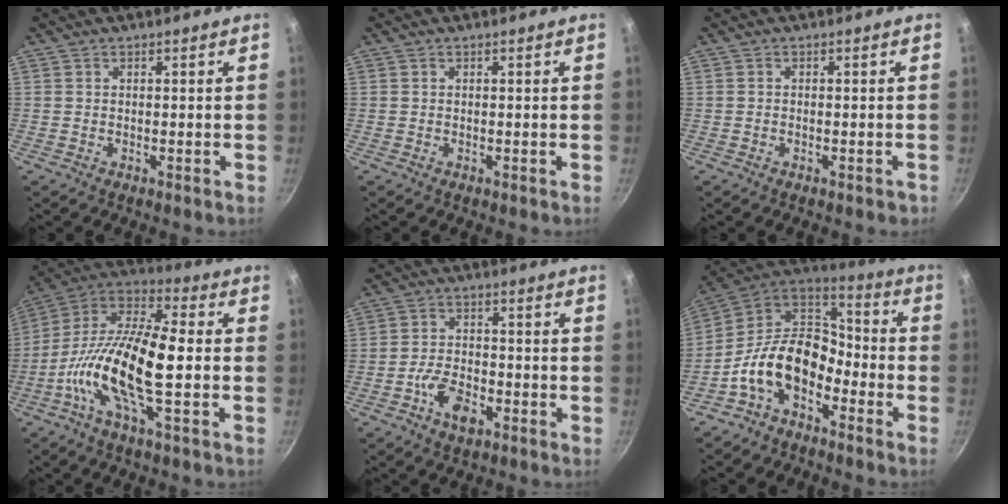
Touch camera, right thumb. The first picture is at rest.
{"total": 0.0}
{"total": 1.3, "force": [-0.8, 0.6, 0.7], "torque": [-0.010, 0.013, -0.005]}
{"total": 19.1, "force": [-3.3, 6.4, 17.7], "torque": [-0.335, 0.036, -0.086]}
{"total": 6.9, "force": [-3.3, 3.7, 4.8], "torque": [-0.084, 0.024, -0.063]}
{"total": 16.0, "force": [-6.4, 10.5, 10.3], "torque": [-0.154, 0.070, -0.142]}